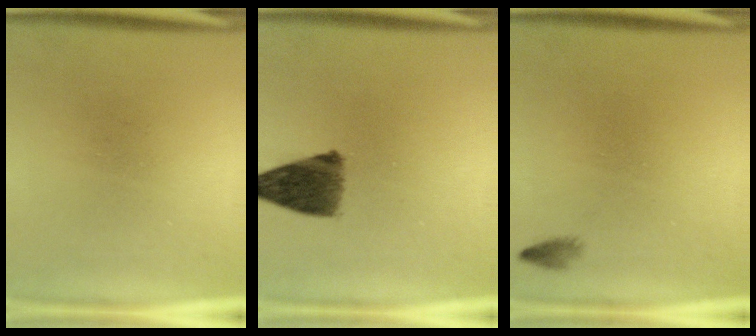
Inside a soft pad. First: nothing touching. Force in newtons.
{"total": 8.1}
{"total": 0.8}